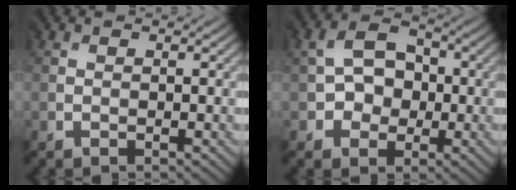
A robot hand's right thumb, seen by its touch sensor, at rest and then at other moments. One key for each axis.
{"total": 4.3, "fx": -0.1, "fy": 4.0, "fz": 1.7, "tx": -0.023, "ty": 0.010, "tz": -0.012}